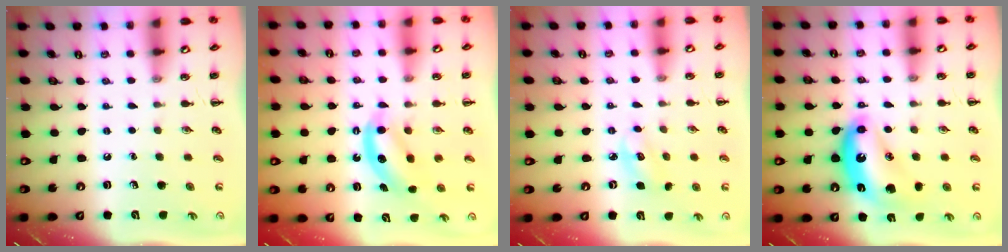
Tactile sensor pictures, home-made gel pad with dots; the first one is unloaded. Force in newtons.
{"total": 5.8, "press": 5.7, "slide": 0.7}
{"total": 3.8, "press": 3.7, "slide": 0.9}
{"total": 13.6, "press": 13.6, "slide": 1.1}